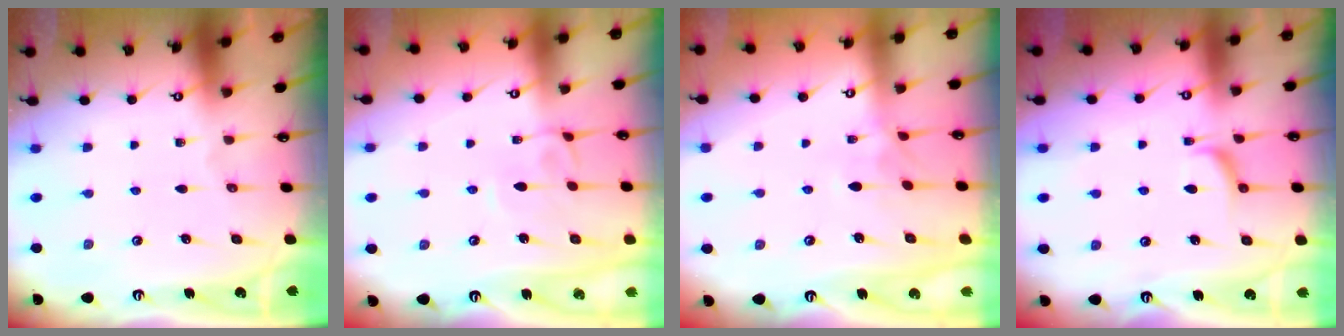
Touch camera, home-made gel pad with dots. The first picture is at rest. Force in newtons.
{"total": 3.3, "press": 3.3, "slide": 0.1}
{"total": 3.9, "press": 3.9, "slide": 0.4}
{"total": 2.2, "press": 2.1, "slide": 0.7}